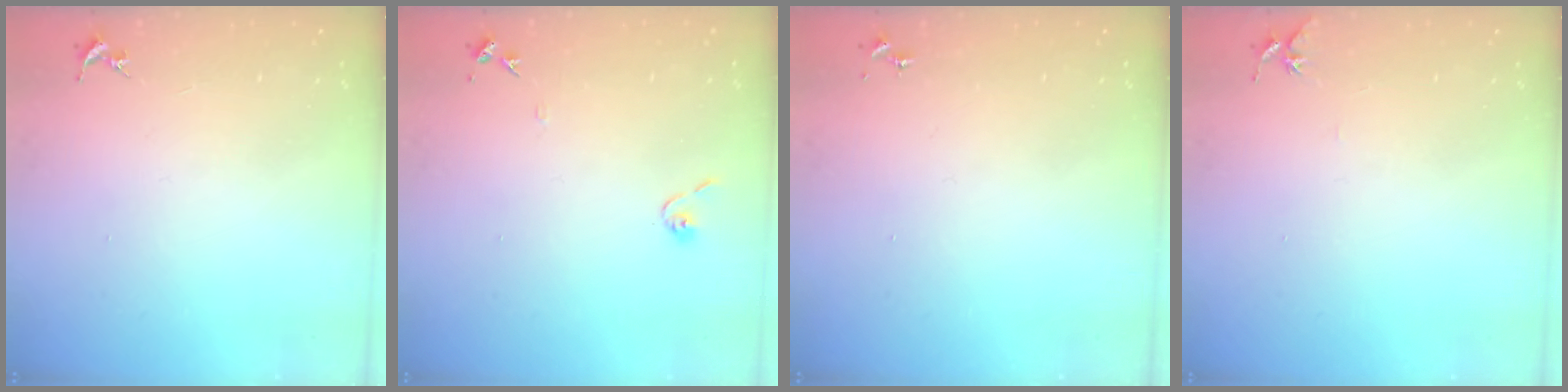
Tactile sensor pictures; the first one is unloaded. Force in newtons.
{"total": 6.8, "press": 6.8, "slide": 0.6}
{"total": 0.0}
{"total": 4.9, "press": 4.8, "slide": 0.5}